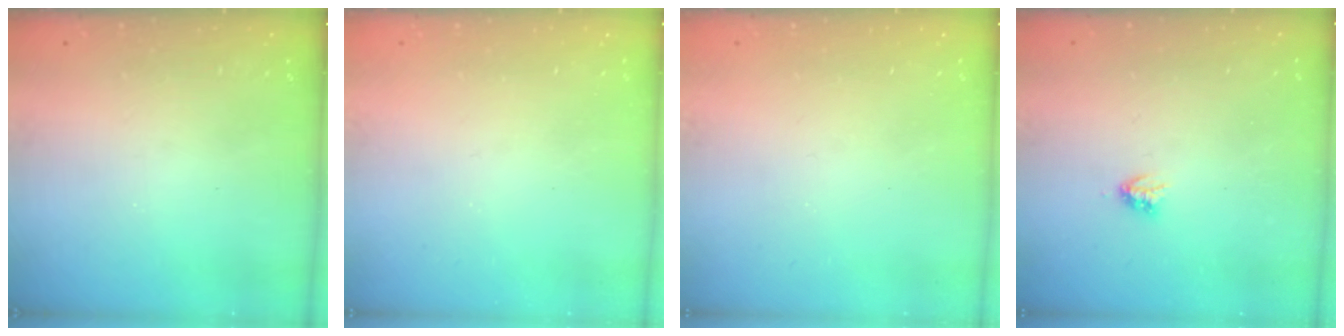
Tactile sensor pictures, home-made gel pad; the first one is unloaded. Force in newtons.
{"total": 0.0}
{"total": 0.0}
{"total": 2.9, "press": 2.9, "slide": 0.5}